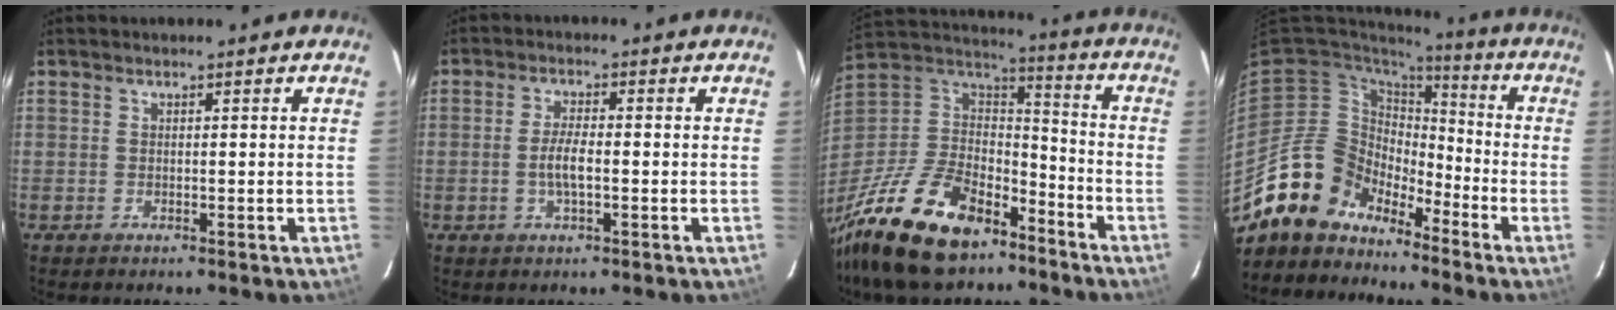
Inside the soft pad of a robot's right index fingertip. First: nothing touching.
{"total": 3.9, "force": [-0.9, 0.7, 3.7], "torque": [-0.075, 0.000, -0.018]}
{"total": 26.4, "force": [-18.3, 12.5, 14.4], "torque": [-0.311, -0.006, -0.301]}
{"total": 12.7, "force": [-10.7, 6.8, 0.8], "torque": [-0.026, 0.036, -0.202]}